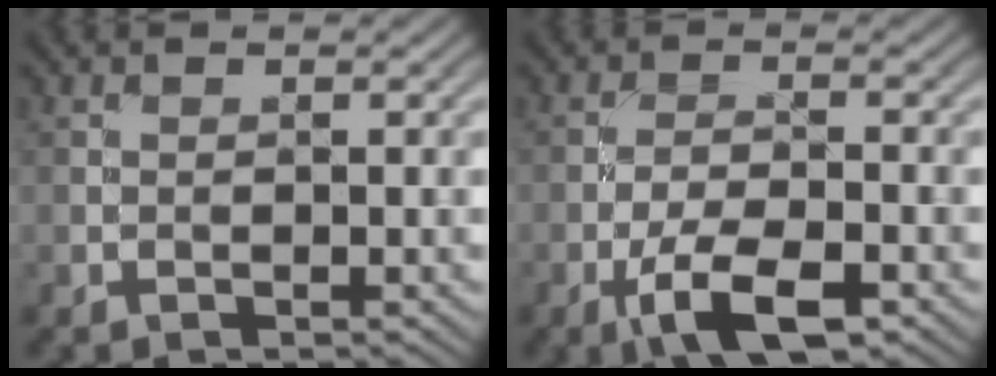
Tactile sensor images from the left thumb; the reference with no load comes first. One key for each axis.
{"total": 6.8, "fx": -3.7, "fy": 2.3, "fz": 5.3, "tx": -0.100, "ty": 0.004, "tz": -0.072}